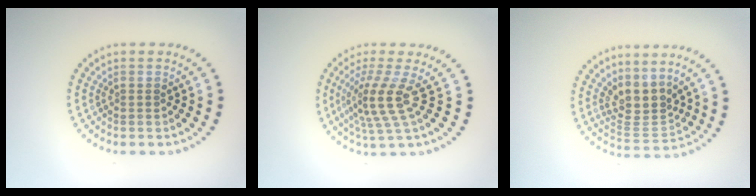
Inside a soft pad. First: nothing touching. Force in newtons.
{"total": 3.9, "press": 2.8, "slide": 2.8}
{"total": 3.2, "press": 2.4, "slide": 2.1}